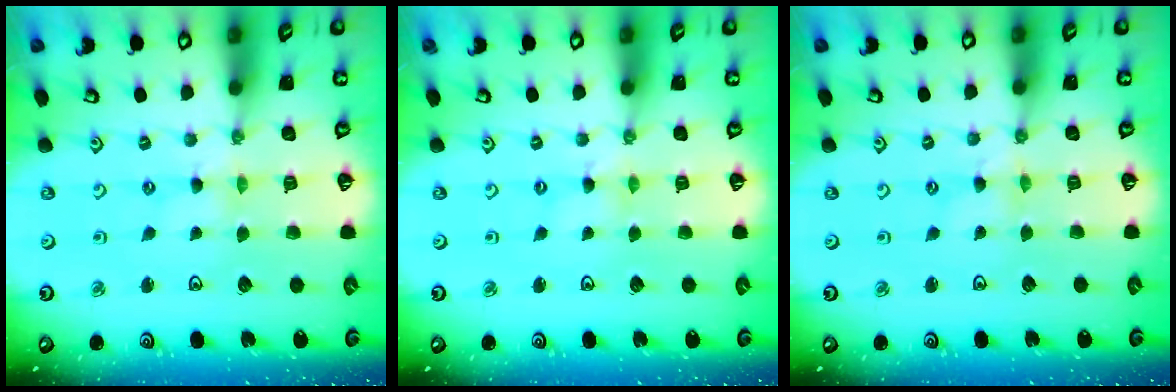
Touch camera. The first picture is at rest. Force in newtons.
{"total": 0.9, "press": 0.8, "slide": 0.2}
{"total": 0.0}